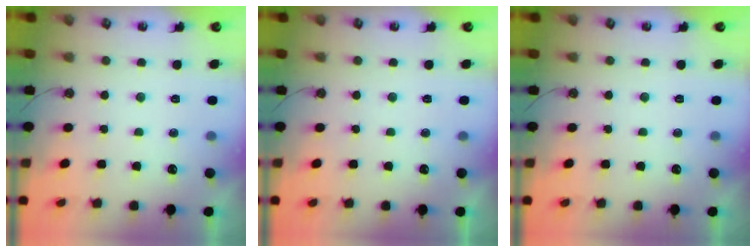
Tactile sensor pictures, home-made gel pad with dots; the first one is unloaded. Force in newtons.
{"total": 0.0}
{"total": 0.0}